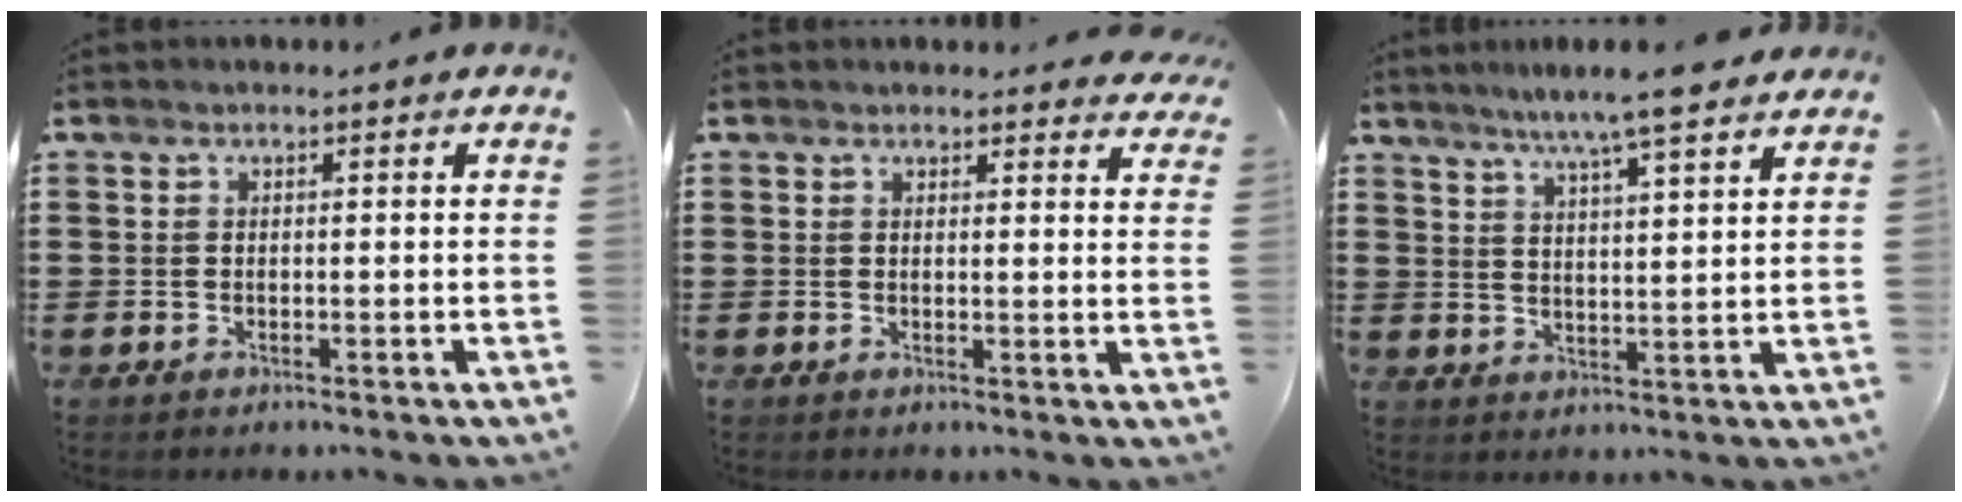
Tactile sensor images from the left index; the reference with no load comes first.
{"total": 2.2, "force": [2.2, 0.4, 0.3], "torque": [-0.003, -0.005, 0.040]}
{"total": 6.7, "force": [5.7, -0.1, 3.7], "torque": [-0.086, -0.016, 0.098]}